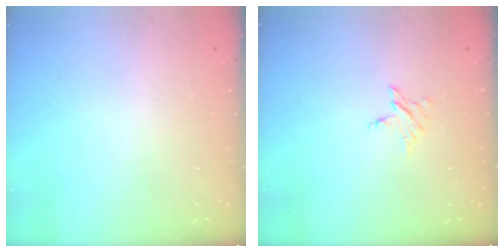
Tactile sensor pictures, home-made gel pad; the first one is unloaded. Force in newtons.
{"total": 2.7, "press": 2.7, "slide": 0.2}